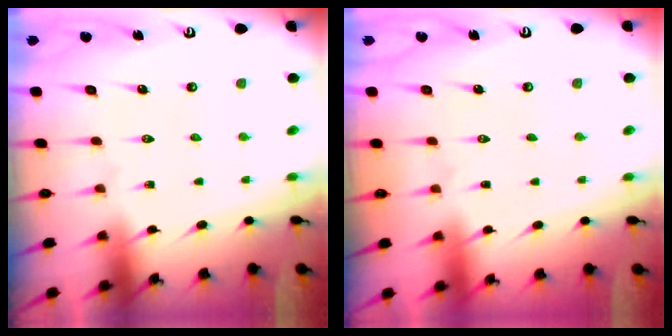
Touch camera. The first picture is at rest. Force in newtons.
{"total": 1.6, "press": 1.6, "slide": 0.1}